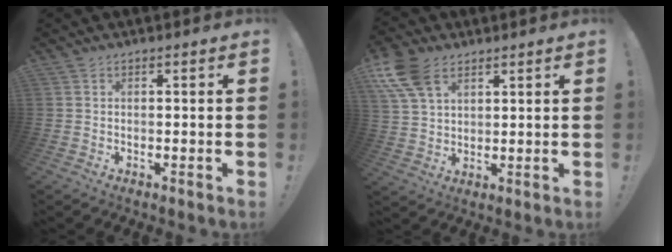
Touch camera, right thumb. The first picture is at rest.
{"total": 11.1, "force": [5.6, 6.3, 7.3], "torque": [-0.145, -0.014, 0.109]}